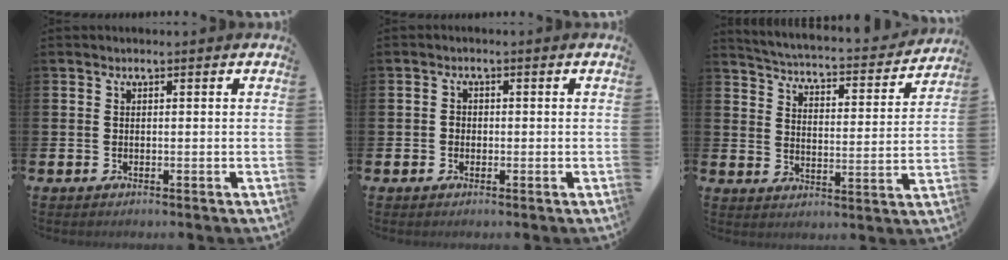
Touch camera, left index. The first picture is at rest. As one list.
[{"total": 1.3, "force": [-0.3, 1.2, 0.5], "torque": [0.004, 0.001, -0.010]}, {"total": 4.0, "force": [3.8, 0.6, 1.0], "torque": [-0.043, -0.035, 0.056]}]